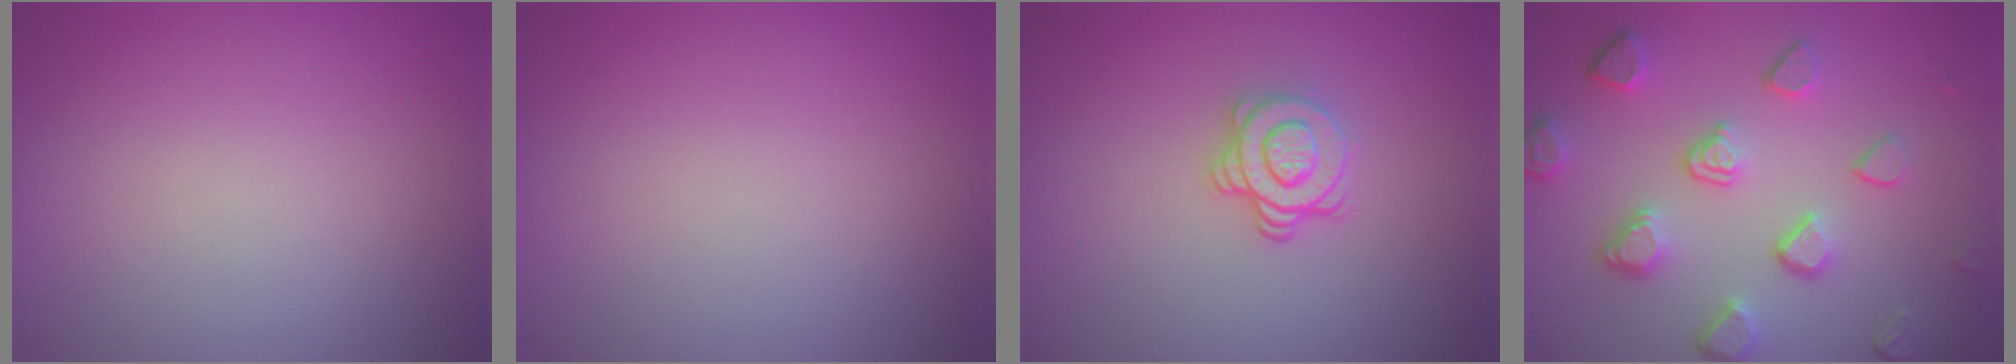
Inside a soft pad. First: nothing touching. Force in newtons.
{"total": 0.0}
{"total": 3.0, "press": 2.6, "slide": 1.4}
{"total": 5.1, "press": 3.9, "slide": 3.2}